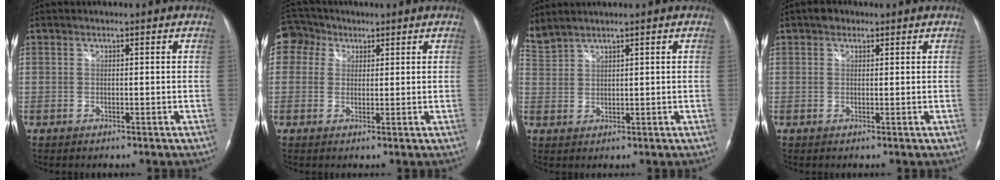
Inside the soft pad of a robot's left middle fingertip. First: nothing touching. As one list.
[{"total": 5.4, "force": [2.3, 4.8, 0.8], "torque": [-0.022, 0.026, 0.045]}, {"total": 3.6, "force": [3.5, 0.1, 0.7], "torque": [-0.033, 0.019, 0.084]}, {"total": 1.6, "force": [1.0, 1.1, 0.5], "torque": [-0.011, 0.009, 0.014]}]